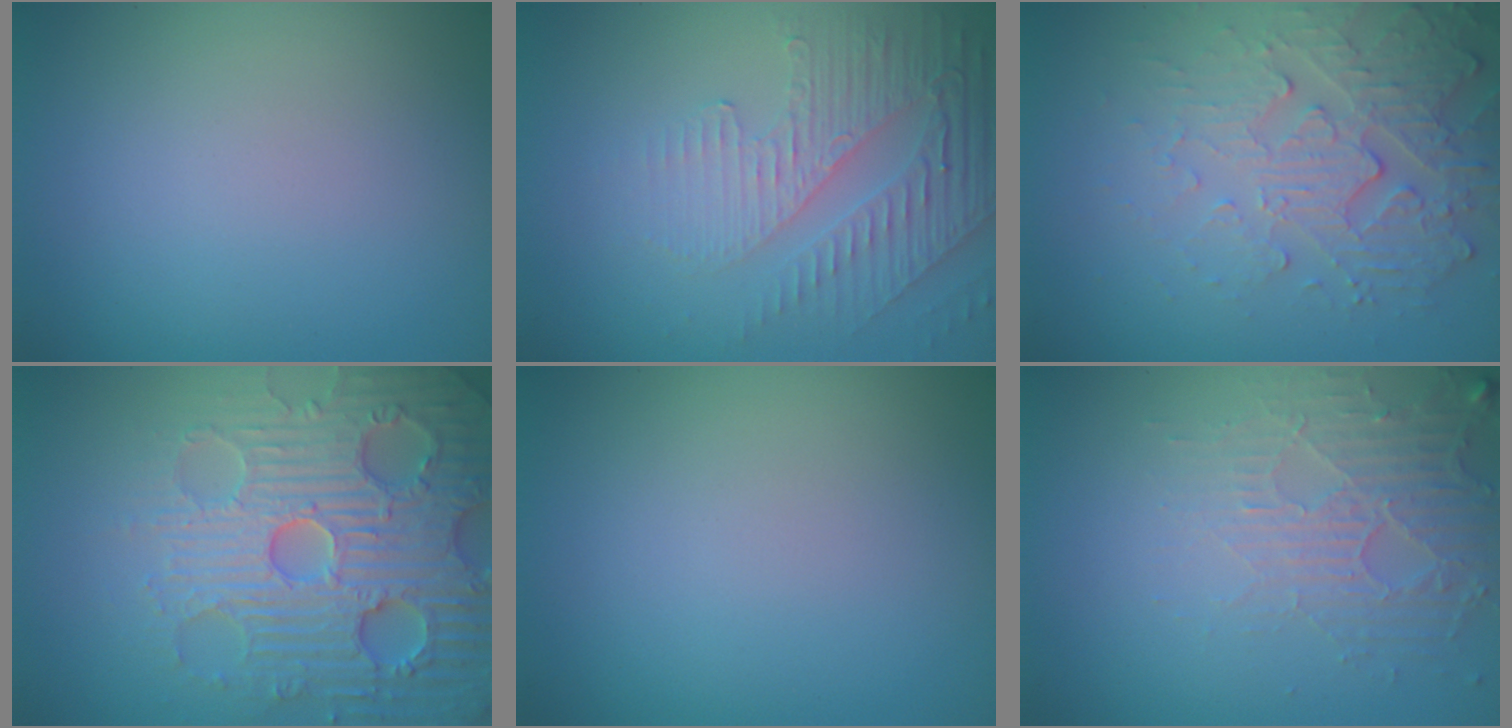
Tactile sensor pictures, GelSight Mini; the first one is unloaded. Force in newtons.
{"total": 5.3, "press": 3.3, "slide": 4.2}
{"total": 4.3, "press": 4.1, "slide": 1.3}
{"total": 7.9, "press": 7.7, "slide": 1.6}
{"total": 0.0}
{"total": 4.0, "press": 2.9, "slide": 2.8}